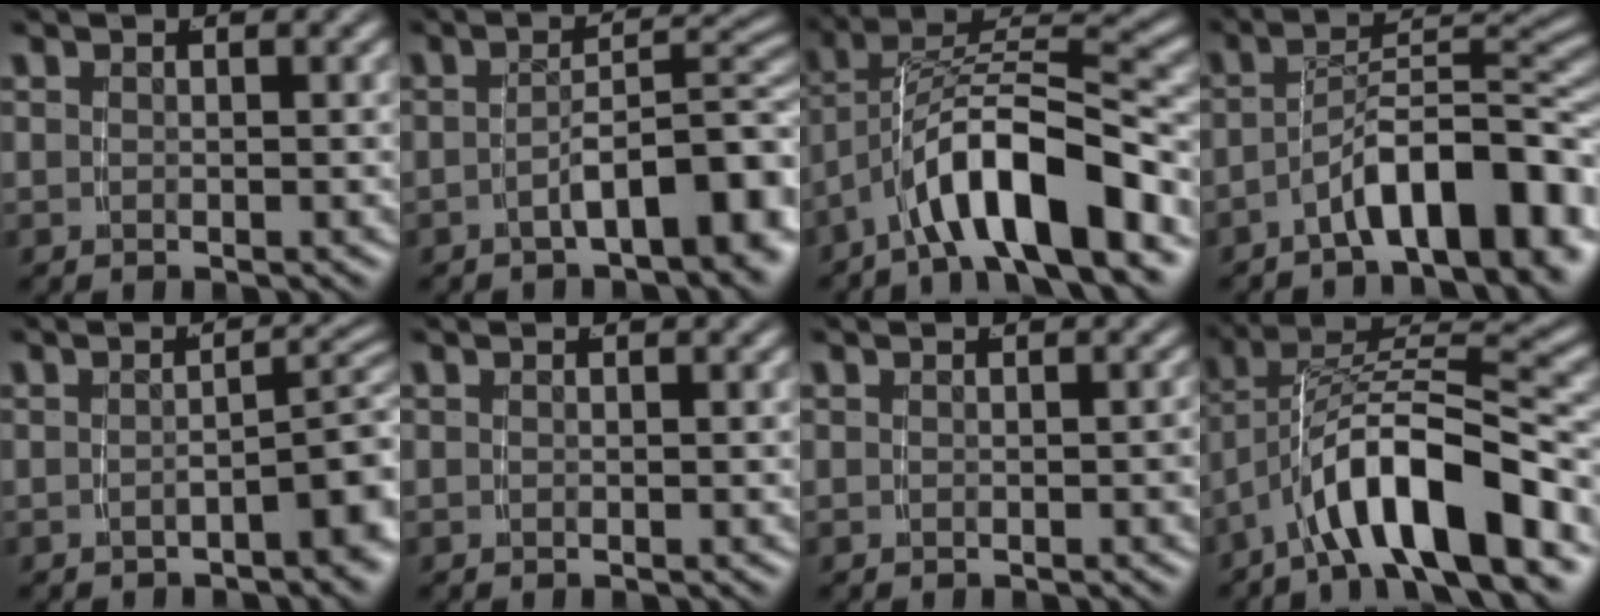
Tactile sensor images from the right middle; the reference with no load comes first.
{"total": 7.1, "force": [-4.5, 2.0, 5.1], "torque": [-0.051, 0.001, -0.066]}
{"total": 7.7, "force": [-2.8, 3.6, 6.3], "torque": [-0.112, -0.001, -0.042]}
{"total": 8.6, "force": [-5.0, 2.7, 6.5], "torque": [-0.080, 0.006, -0.075]}
{"total": 4.3, "force": [-2.0, 1.3, 3.6], "torque": [-0.026, 0.007, -0.034]}
{"total": 0.0}
{"total": 0.6, "force": [-0.2, 0.1, 0.5], "torque": [-0.004, 0.002, -0.005]}
{"total": 8.5, "force": [-2.5, 4.2, 6.9], "torque": [-0.128, -0.004, -0.037]}